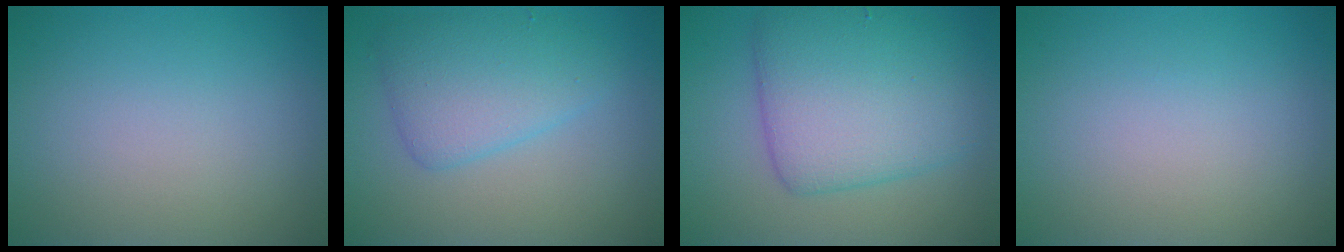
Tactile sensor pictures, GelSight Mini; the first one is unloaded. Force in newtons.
{"total": 4.2, "press": 4.2, "slide": 0.3}
{"total": 7.3, "press": 7.3, "slide": 0.1}
{"total": 0.0}